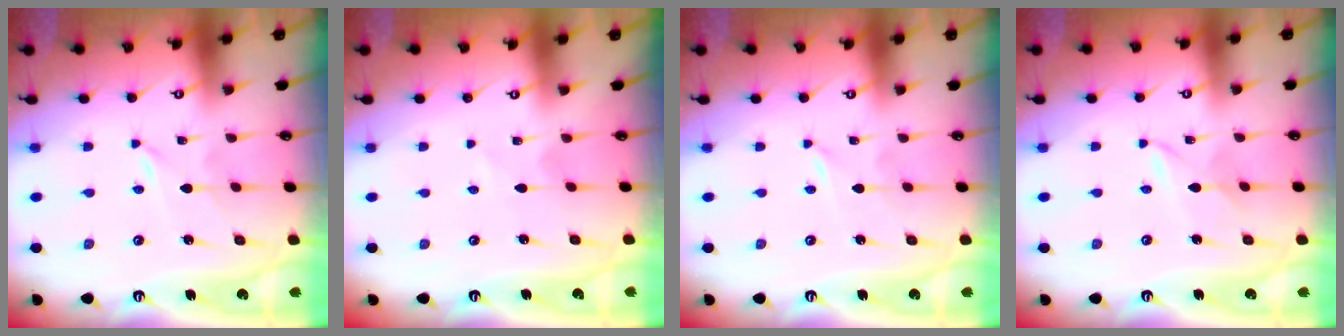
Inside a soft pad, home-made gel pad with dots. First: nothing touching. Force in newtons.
{"total": 1.9, "press": 1.8, "slide": 0.3}
{"total": 0.0}
{"total": 1.9, "press": 1.9, "slide": 0.2}